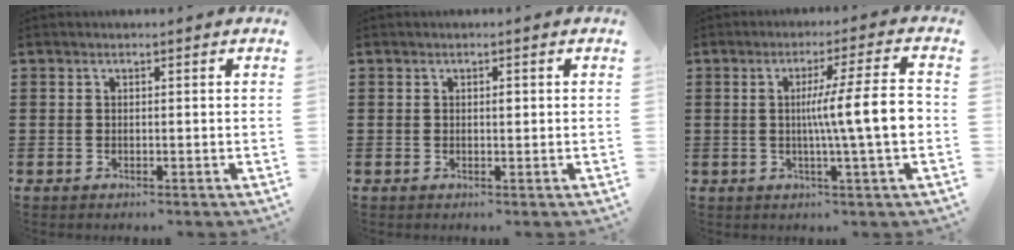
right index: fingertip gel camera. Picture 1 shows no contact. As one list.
[{"total": 0.8, "force": [0.2, 0.4, 0.7], "torque": [-0.014, 0.000, 0.003]}, {"total": 9.6, "force": [-0.2, 0.4, 9.6], "torque": [-0.153, -0.009, -0.012]}]